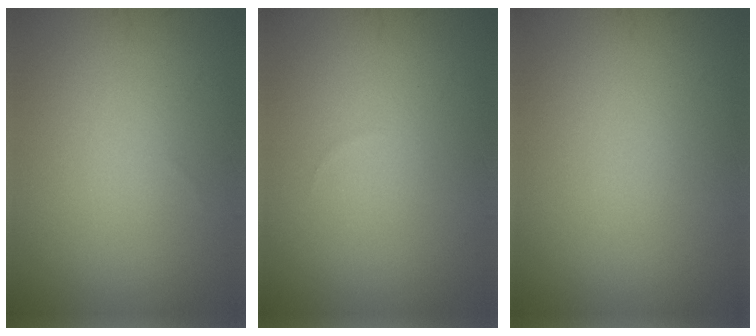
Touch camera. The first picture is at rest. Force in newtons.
{"total": 0.0}
{"total": 0.0}